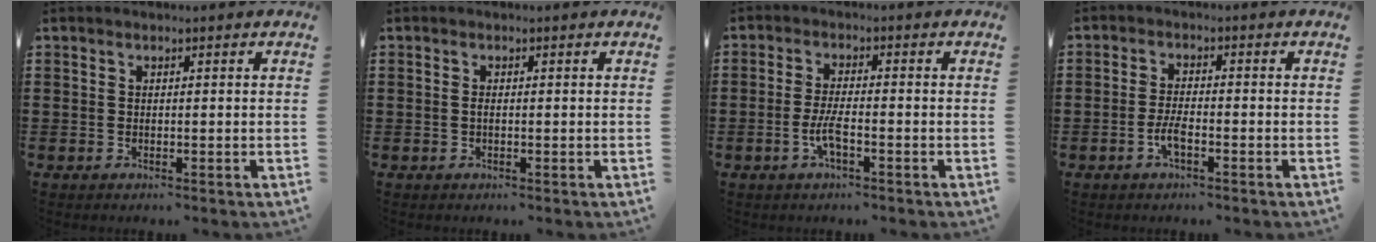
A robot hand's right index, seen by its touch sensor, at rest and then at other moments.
{"total": 0.5, "force": [-0.2, 0.0, 0.5], "torque": [-0.010, -0.004, -0.003]}
{"total": 3.9, "force": [-1.5, 0.8, 3.5], "torque": [-0.081, -0.006, -0.033]}
{"total": 3.1, "force": [-1.4, 0.9, 2.6], "torque": [-0.060, -0.002, -0.031]}